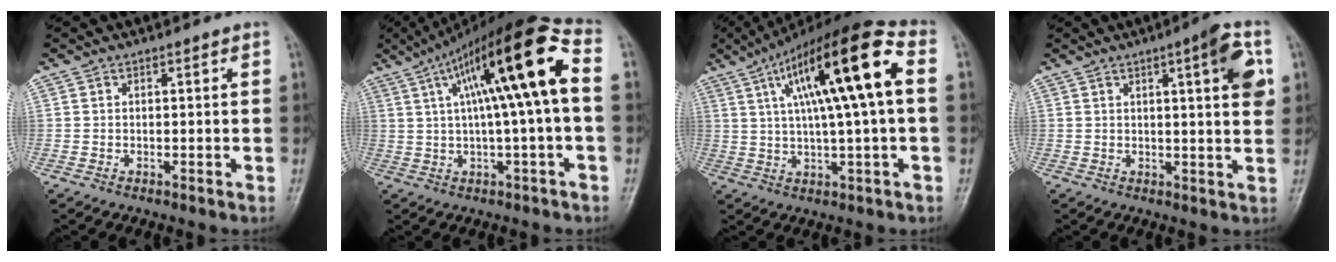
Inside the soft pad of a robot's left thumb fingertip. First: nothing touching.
{"total": 17.7, "force": [3.0, 2.8, 17.3], "torque": [-0.296, 0.048, 0.046]}
{"total": 19.3, "force": [4.4, 3.7, 18.5], "torque": [-0.314, 0.032, 0.067]}
{"total": 8.2, "force": [2.7, 1.4, 7.6], "torque": [-0.097, -0.006, 0.032]}